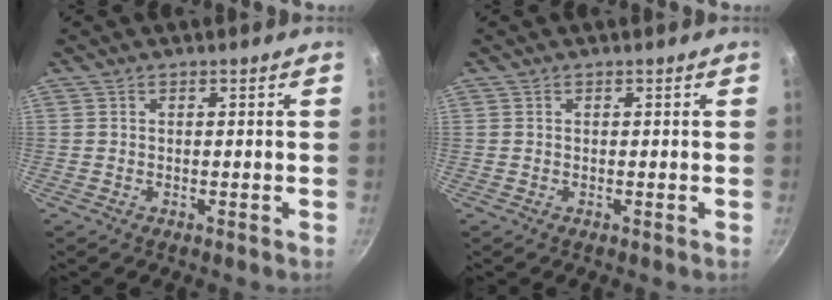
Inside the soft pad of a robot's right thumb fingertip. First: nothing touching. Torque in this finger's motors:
{"motor_torque": [0.00, 0.00, -0.02, 0.02, 0.04]}